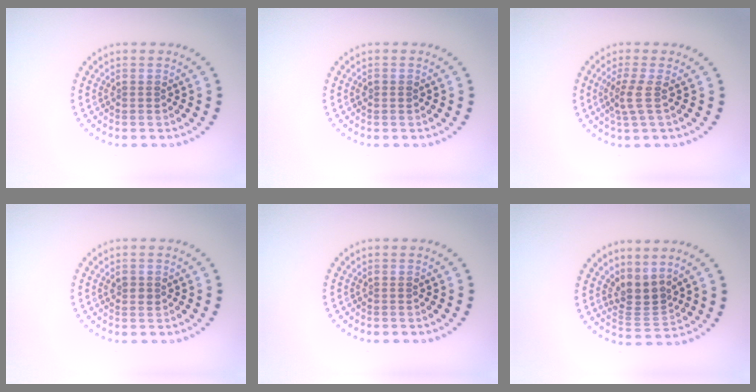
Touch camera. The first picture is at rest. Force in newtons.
{"total": 0.9, "press": 0.9, "slide": 0.1}
{"total": 2.0, "press": 1.4, "slide": 1.4}
{"total": 1.0, "press": 1.0, "slide": 0.1}
{"total": 0.0}
{"total": 2.9, "press": 2.1, "slide": 2.0}